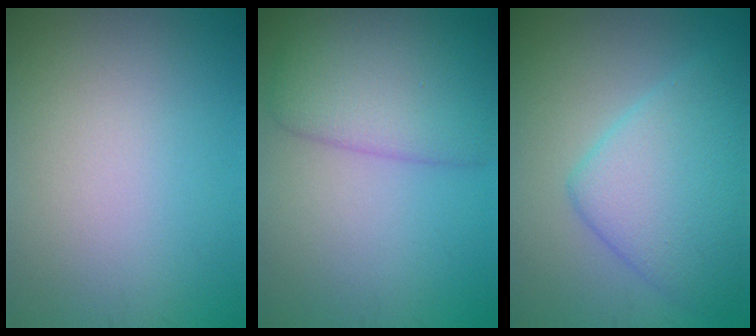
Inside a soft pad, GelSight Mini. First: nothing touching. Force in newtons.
{"total": 5.7, "press": 5.7, "slide": 0.3}
{"total": 6.8, "press": 6.7, "slide": 0.2}